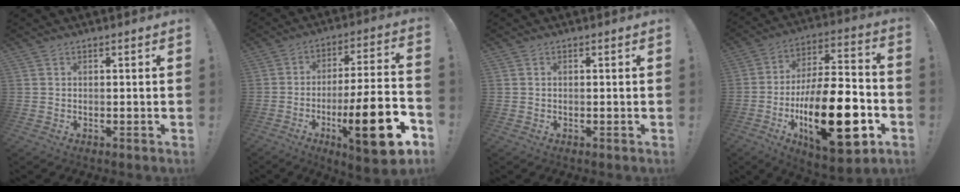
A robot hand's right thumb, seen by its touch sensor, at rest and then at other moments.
{"total": 20.9, "force": [-8.2, 4.9, 18.6], "torque": [-0.275, 0.034, -0.127]}
{"total": 0.0}
{"total": 27.8, "force": [-8.5, 11.4, 23.8], "torque": [-0.418, 0.046, -0.129]}